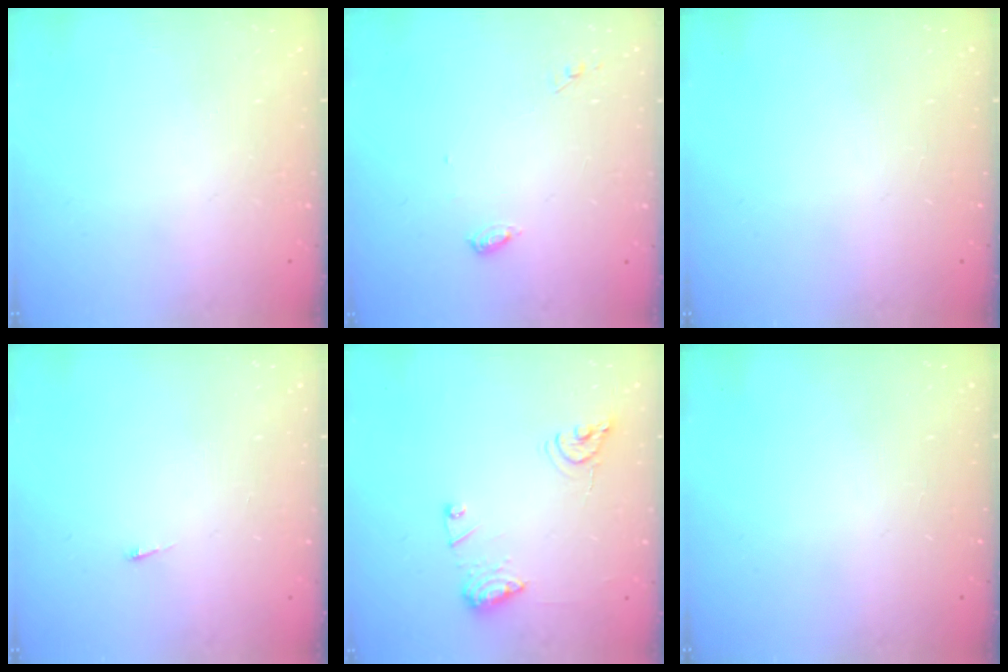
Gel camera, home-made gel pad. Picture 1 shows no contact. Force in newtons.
{"total": 4.6, "press": 4.6, "slide": 0.4}
{"total": 0.0}
{"total": 2.6, "press": 2.5, "slide": 0.3}
{"total": 11.2, "press": 11.1, "slide": 1.1}
{"total": 0.0}